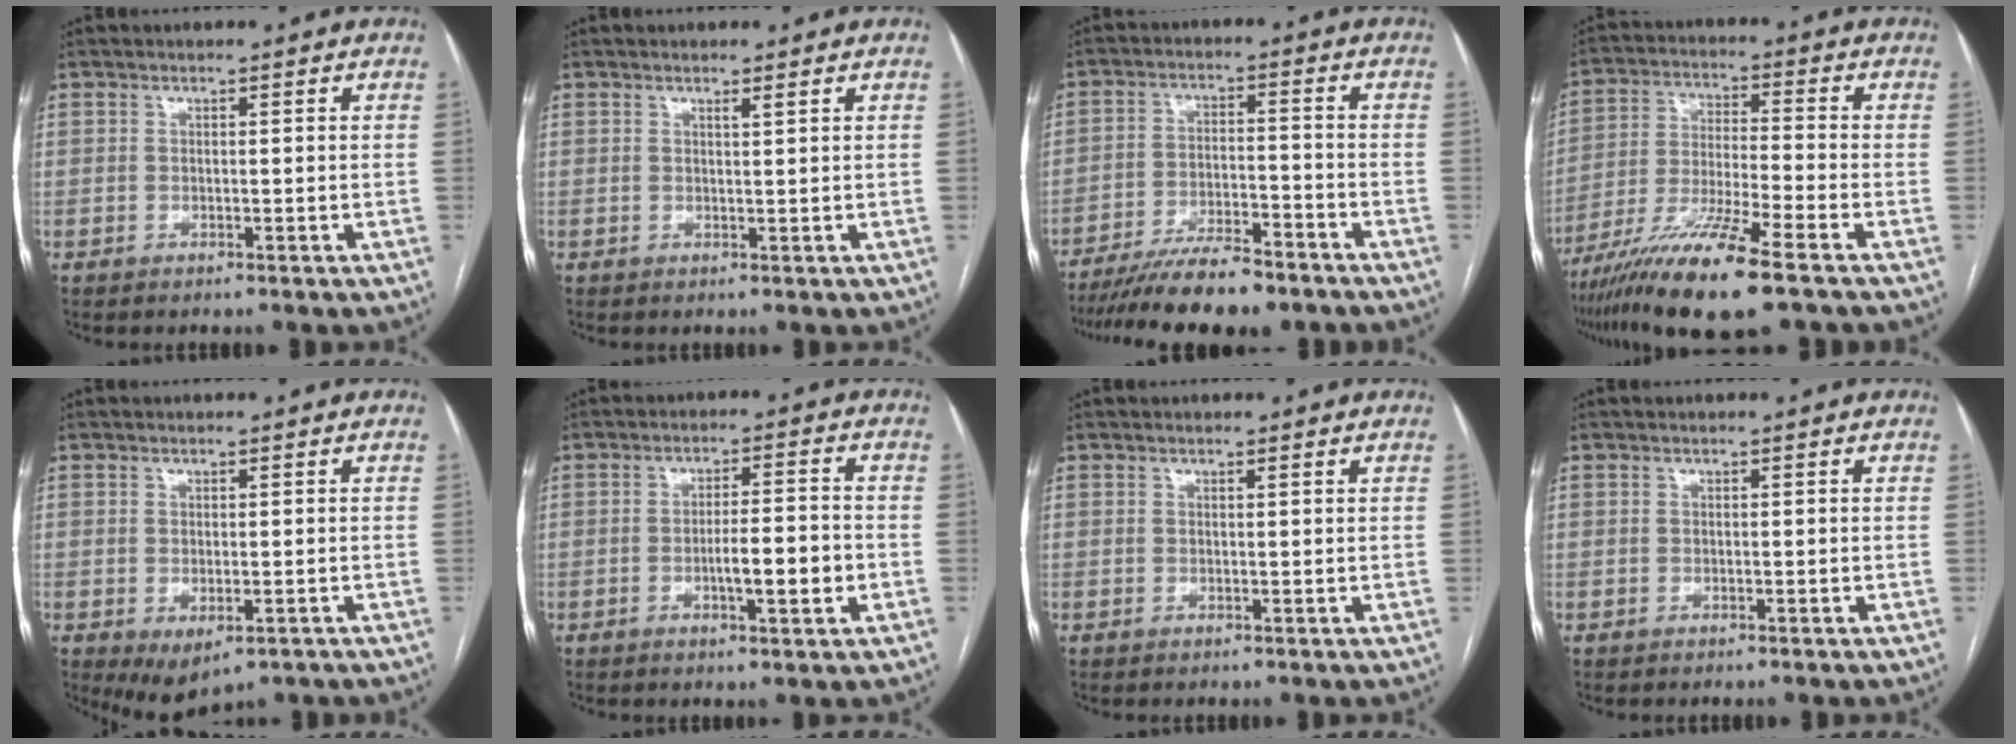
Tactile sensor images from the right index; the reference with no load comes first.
{"total": 0.7, "force": [0.6, -0.2, 0.4], "torque": [-0.014, -0.006, 0.014]}
{"total": 12.3, "force": [-10.4, 2.0, 6.2], "torque": [-0.098, -0.013, -0.167]}
{"total": 13.8, "force": [-9.2, 0.0, 10.3], "torque": [-0.206, -0.040, -0.167]}
{"total": 4.7, "force": [-2.2, 2.5, 3.4], "torque": [-0.046, -0.011, -0.019]}
{"total": 6.4, "force": [-1.7, 1.0, 6.1], "torque": [-0.100, 0.003, -0.025]}
{"total": 0.6, "force": [0.6, 0.0, 0.1], "torque": [-0.009, -0.001, 0.008]}
{"total": 0.0}